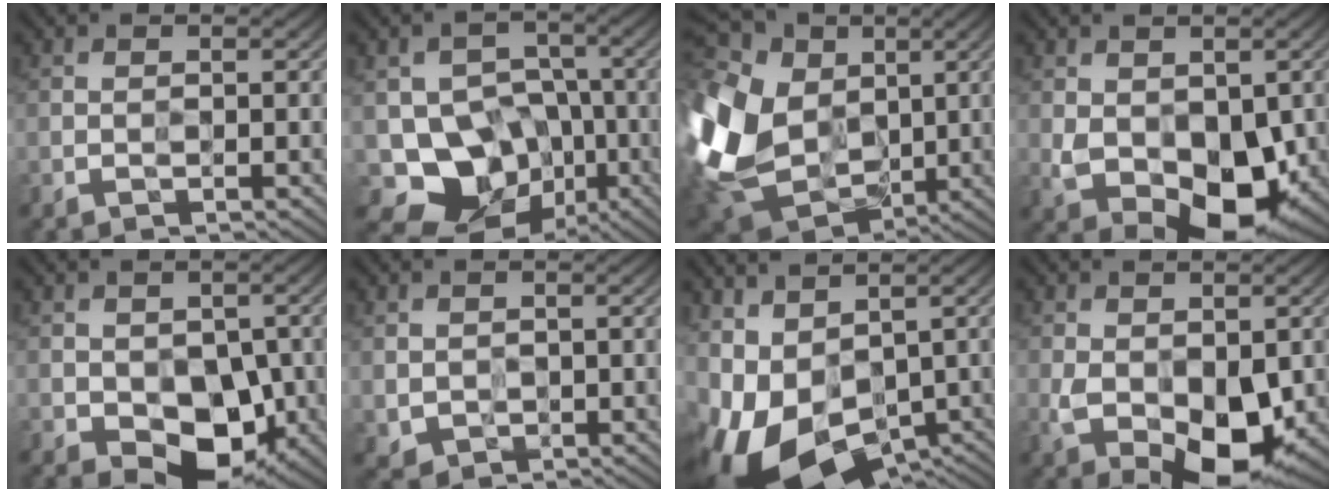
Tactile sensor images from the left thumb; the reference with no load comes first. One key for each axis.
{"total": 10.9, "fx": -3.8, "fy": 9.0, "fz": 4.7, "tx": -0.086, "ty": -0.031, "tz": -0.069}
{"total": 18.4, "fx": 1.3, "fy": 13.7, "fz": 12.2, "tx": -0.315, "ty": -0.019, "tz": 0.041}
{"total": 10.7, "fx": -1.9, "fy": 6.9, "fz": 8.0, "tx": -0.145, "ty": -0.036, "tz": -0.016}
{"total": 9.5, "fx": -2.7, "fy": 6.4, "fz": 6.5, "tx": -0.091, "ty": -0.024, "tz": -0.035}
{"total": 3.1, "fx": 0.5, "fy": 2.6, "fz": 1.5, "tx": -0.043, "ty": -0.016, "tz": 0.014}
{"total": 14.1, "fx": -3.8, "fy": 8.6, "fz": 10.5, "tx": -0.212, "ty": -0.021, "tz": -0.004}
{"total": 10.6, "fx": -2.8, "fy": 6.2, "fz": 8.1, "tx": -0.151, "ty": -0.038, "tz": -0.030}